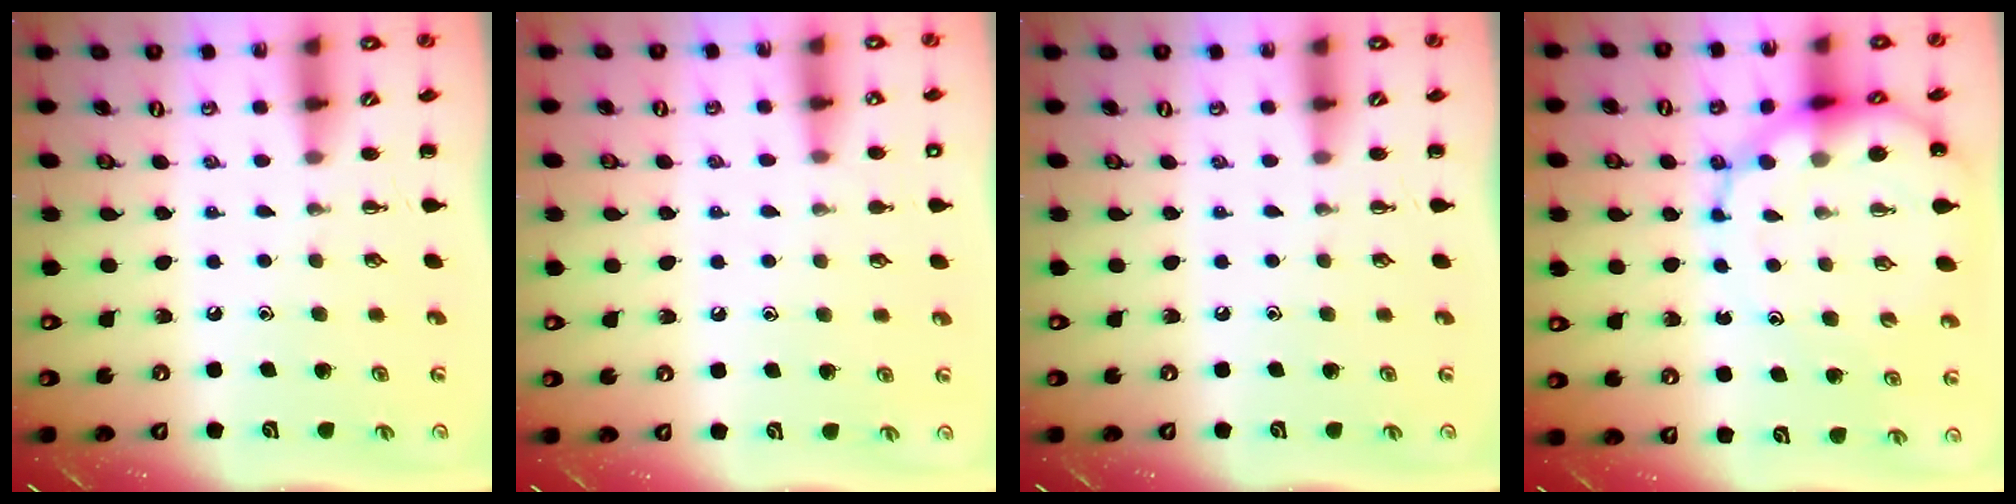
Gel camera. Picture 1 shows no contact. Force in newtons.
{"total": 6.0, "press": 5.6, "slide": 2.1}
{"total": 0.0}
{"total": 12.4, "press": 12.0, "slide": 3.4}